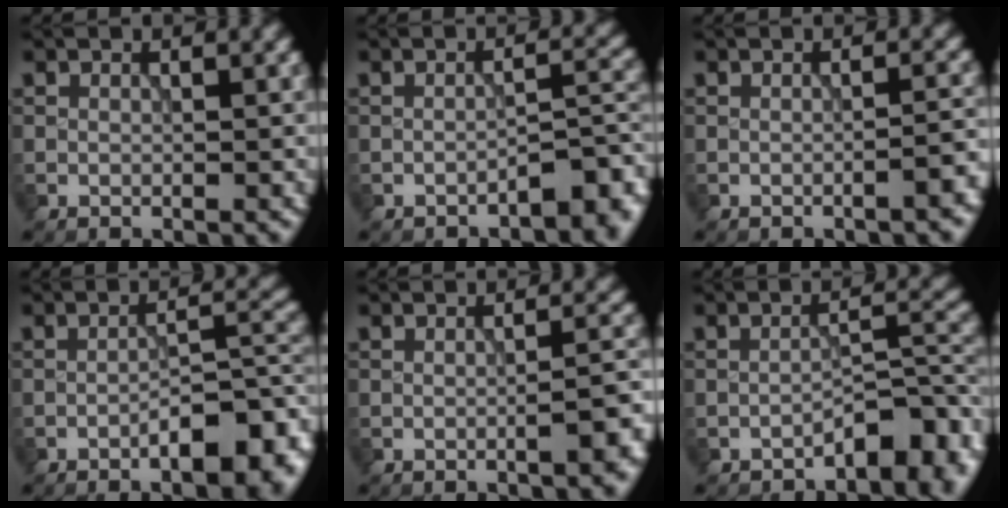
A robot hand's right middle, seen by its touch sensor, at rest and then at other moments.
{"total": 3.5, "force": [-2.4, 0.9, 2.4], "torque": [-0.031, 0.012, -0.039]}
{"total": 2.0, "force": [-1.2, 0.5, 1.5], "torque": [-0.014, 0.009, -0.021]}
{"total": 7.1, "force": [-3.5, 2.2, 5.8], "torque": [-0.075, 0.009, -0.049]}
{"total": 3.7, "force": [-1.4, 0.9, 3.3], "torque": [-0.038, 0.011, -0.026]}
{"total": 4.7, "force": [-3.1, 1.7, 3.1], "torque": [-0.035, 0.013, -0.049]}